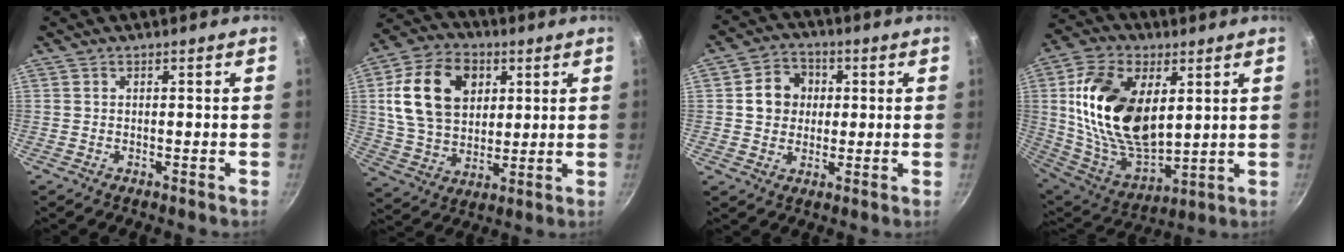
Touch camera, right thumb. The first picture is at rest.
{"total": 18.1, "force": [4.9, 13.1, 11.6], "torque": [-0.190, -0.004, 0.086]}
{"total": 8.1, "force": [1.2, 7.1, 3.7], "torque": [-0.026, 0.009, 0.011]}
{"total": 22.6, "force": [5.0, 13.5, 17.4], "torque": [-0.300, -0.021, 0.104]}